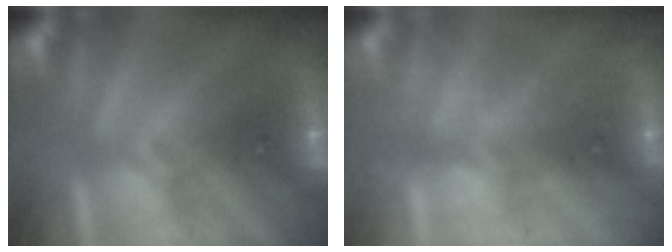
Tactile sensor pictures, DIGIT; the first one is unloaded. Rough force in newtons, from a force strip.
{"total": 2.2}